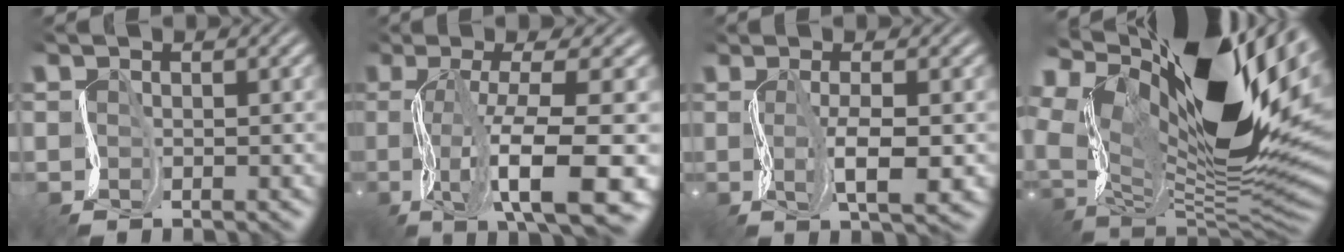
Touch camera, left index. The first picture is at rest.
{"total": 10.6, "force": [-2.8, 3.1, 9.8], "torque": [-0.168, -0.003, -0.041]}
{"total": 4.1, "force": [0.0, 1.0, 4.0], "torque": [-0.077, -0.002, 0.005]}
{"total": 18.8, "force": [8.6, 8.7, 14.2], "torque": [-0.251, 0.034, 0.159]}